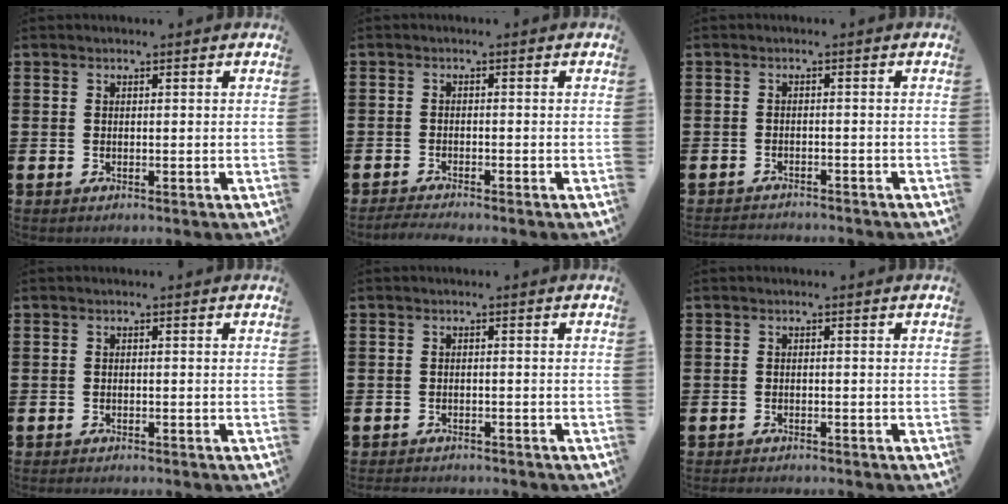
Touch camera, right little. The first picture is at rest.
{"total": 1.2, "force": [-1.1, 0.0, 0.5], "torque": [-0.009, 0.001, -0.021]}
{"total": 1.5, "force": [-1.5, 0.0, -0.1], "torque": [-0.003, 0.002, -0.032]}
{"total": 0.6, "force": [-0.6, 0.0, 0.0], "torque": [-0.002, -0.002, -0.012]}
{"total": 1.2, "force": [-1.2, 0.0, -0.1], "torque": [-0.003, 0.003, -0.026]}
{"total": 0.8, "force": [-0.8, 0.0, 0.0], "torque": [-0.002, 0.000, -0.017]}